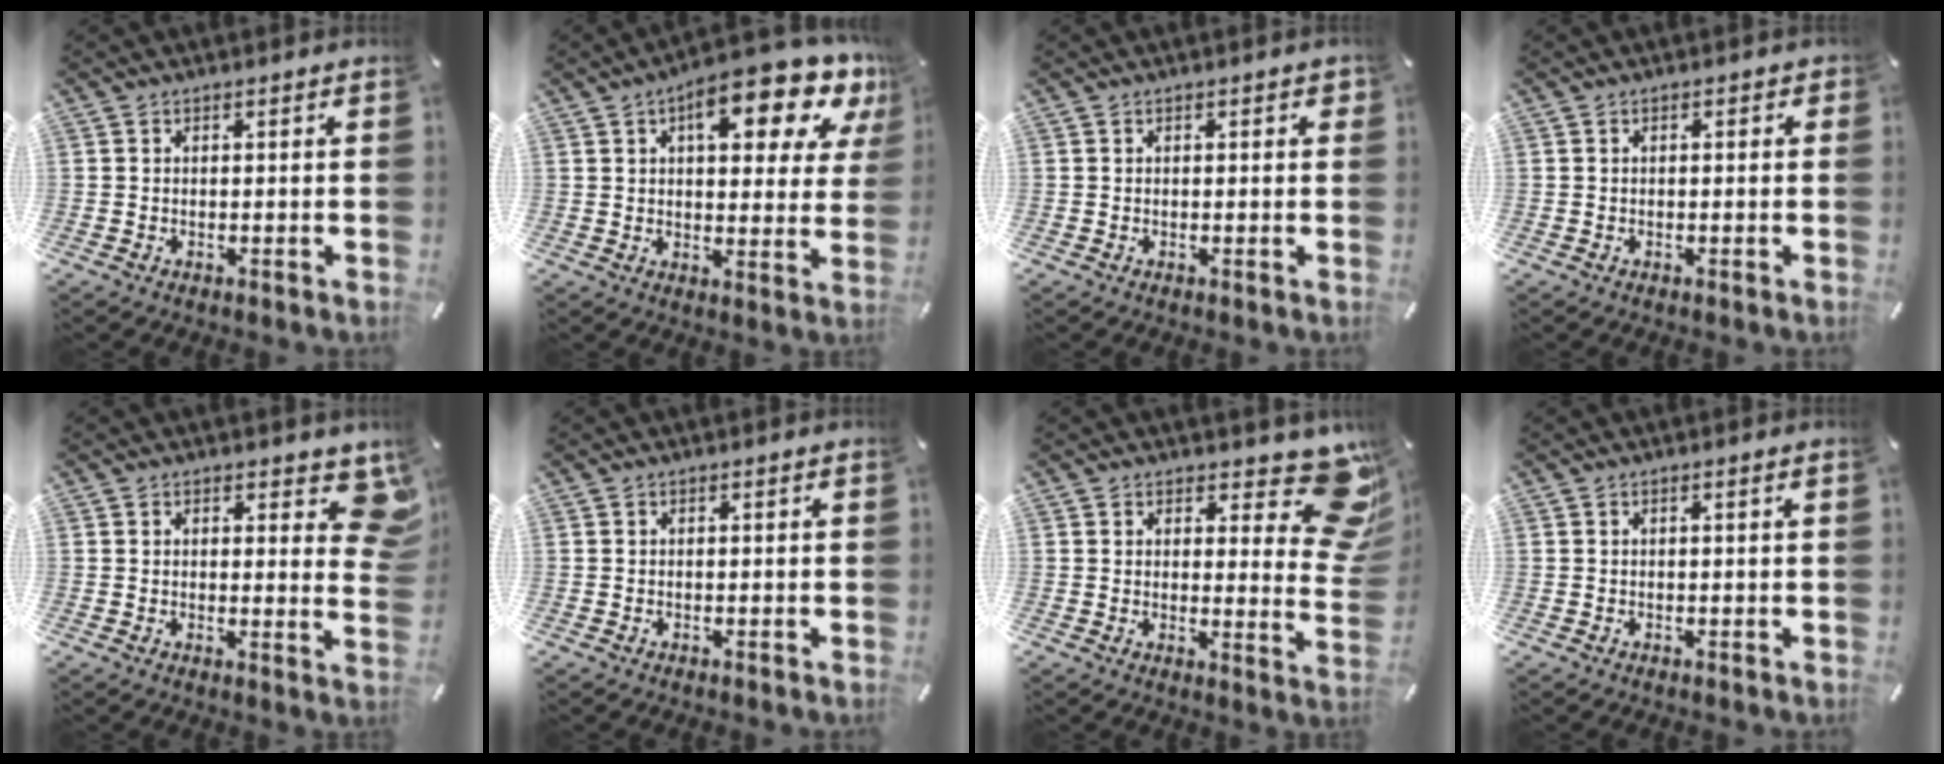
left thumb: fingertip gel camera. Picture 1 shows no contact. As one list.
[{"total": 17.1, "force": [9.1, 7.1, 12.7], "torque": [-0.162, -0.049, 0.141]}, {"total": 0.8, "force": [0.2, 0.4, 0.7], "torque": [-0.005, 0.001, -0.001]}, {"total": 0.6, "force": [-0.2, 0.4, 0.4], "torque": [-0.007, 0.002, -0.004]}, {"total": 7.4, "force": [3.6, 3.6, 5.4], "torque": [-0.051, -0.023, 0.058]}, {"total": 0.0}, {"total": 14.8, "force": [8.0, 6.1, 10.9], "torque": [-0.125, -0.069, 0.141]}, {"total": 0.6, "force": [0.2, -0.1, 0.6], "torque": [-0.009, 0.000, 0.002]}]